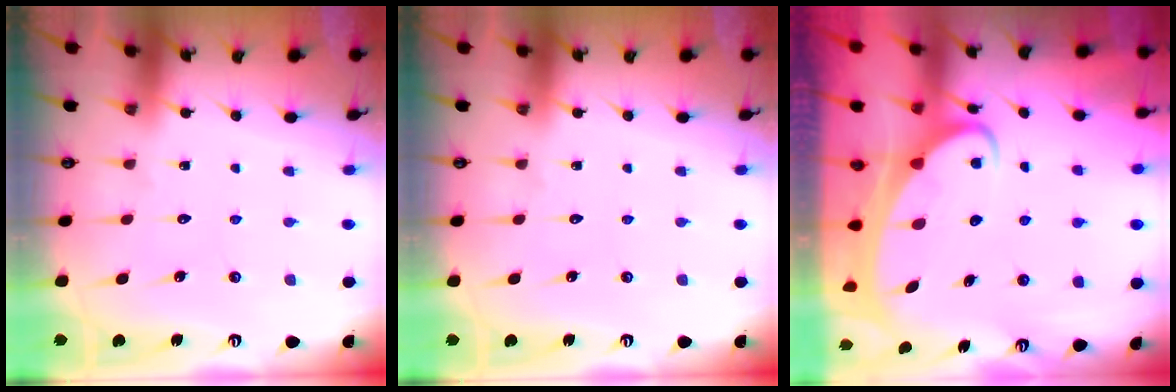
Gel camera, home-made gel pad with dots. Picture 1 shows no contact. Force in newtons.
{"total": 0.0}
{"total": 4.2, "press": 4.2, "slide": 0.3}